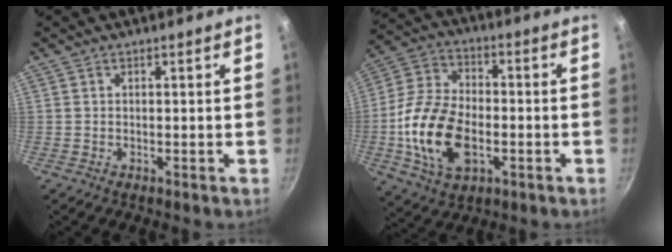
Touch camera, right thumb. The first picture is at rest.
{"total": 17.3, "force": [-3.7, 10.8, 13.1], "torque": [-0.242, 0.023, -0.071]}